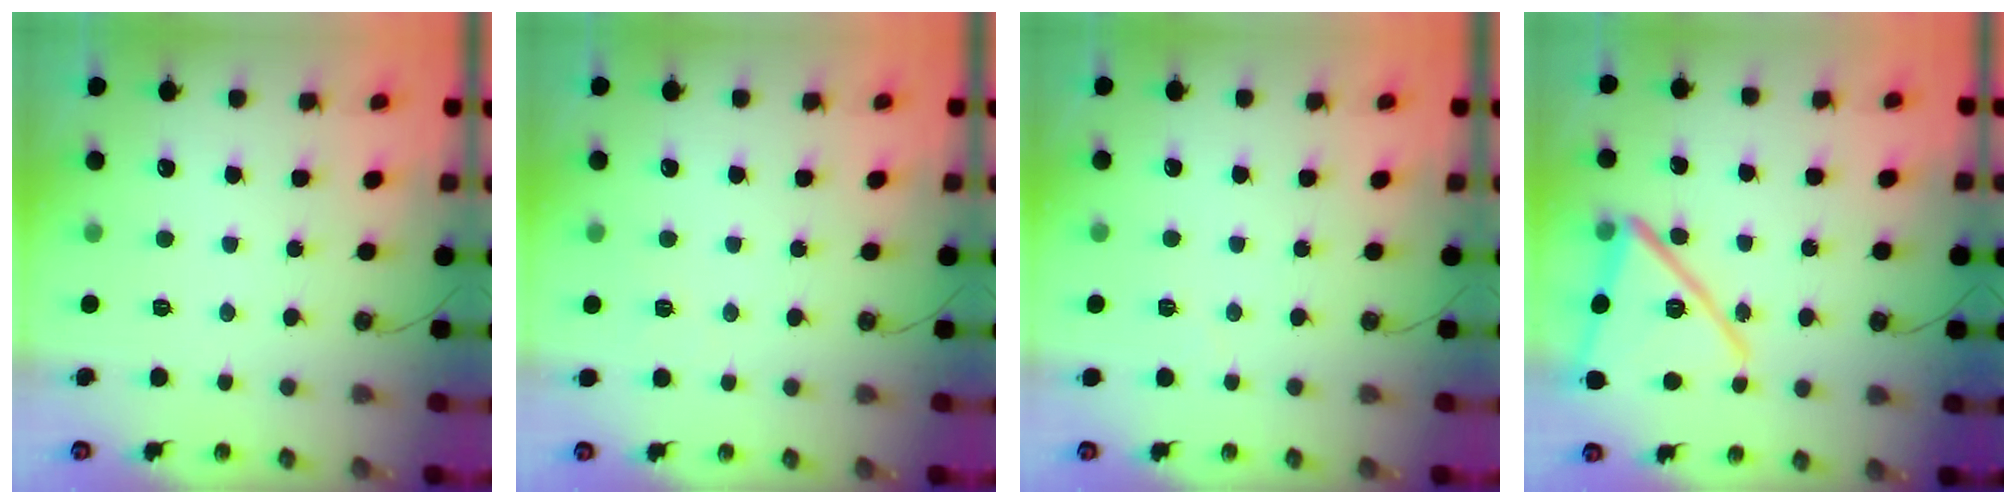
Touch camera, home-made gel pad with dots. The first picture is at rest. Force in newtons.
{"total": 2.6, "press": 2.6, "slide": 0.4}
{"total": 3.0, "press": 3.0, "slide": 0.3}
{"total": 19.7, "press": 19.7, "slide": 1.3}